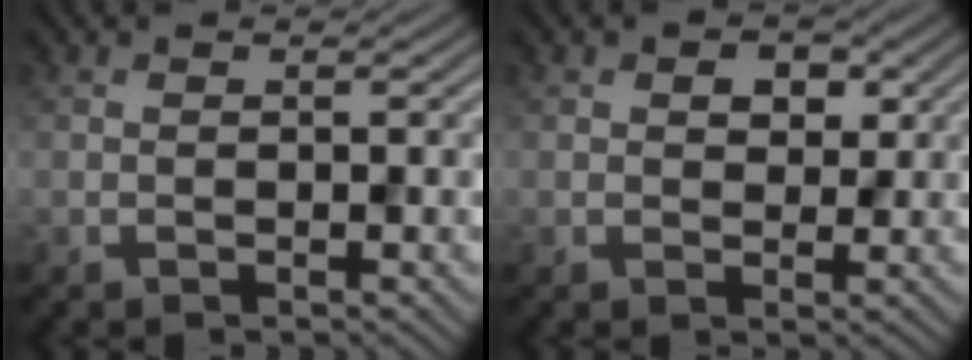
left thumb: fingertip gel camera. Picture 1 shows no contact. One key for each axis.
{"total": 3.2, "fx": 1.5, "fy": 2.1, "fz": 1.9, "tx": -0.026, "ty": -0.002, "tz": 0.021}